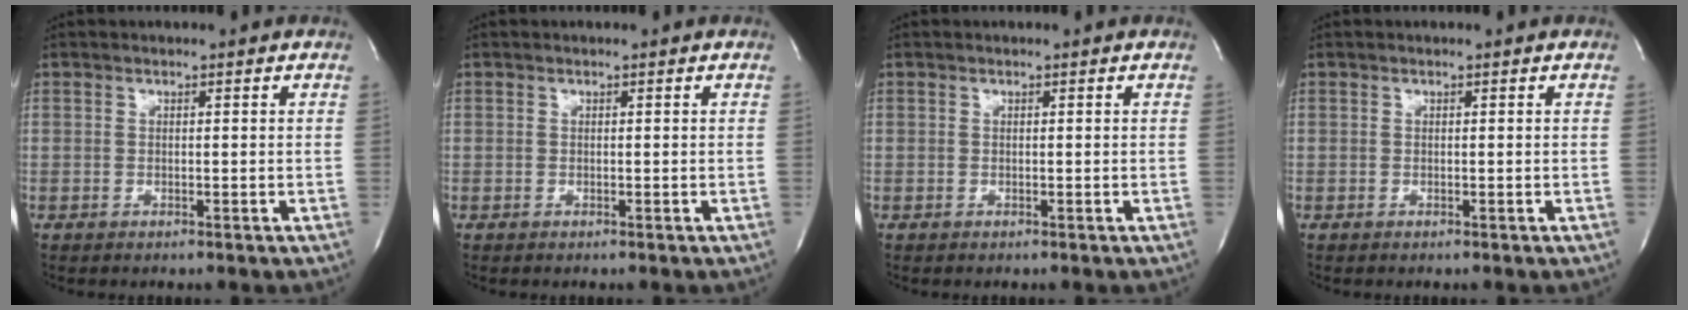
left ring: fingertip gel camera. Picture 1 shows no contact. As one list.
[{"total": 0.0}, {"total": 0.0}, {"total": 0.0}]